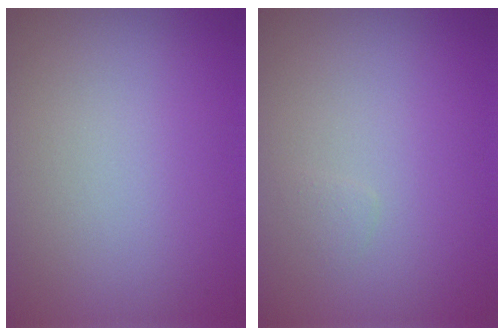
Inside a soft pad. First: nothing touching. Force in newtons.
{"total": 0.5, "press": 0.5, "slide": 0.0}